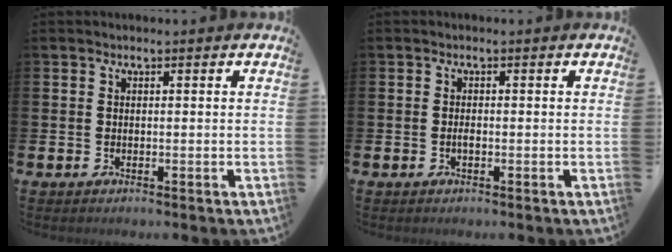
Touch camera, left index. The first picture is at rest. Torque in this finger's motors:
{"motor_torque": [0.29, 0.08, 0.00, 0.00]}